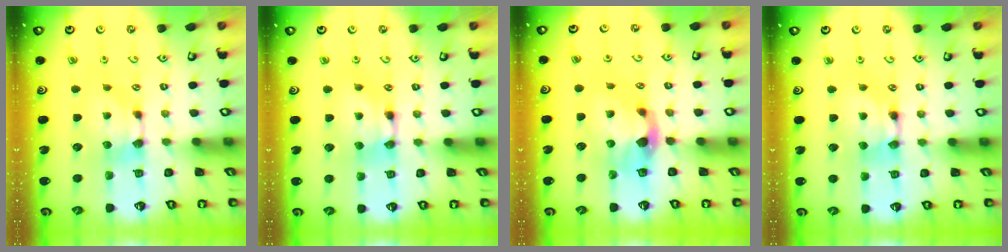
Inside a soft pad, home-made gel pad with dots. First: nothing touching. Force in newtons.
{"total": 1.6, "press": 1.4, "slide": 0.6}
{"total": 2.3, "press": 1.9, "slide": 1.3}
{"total": 2.2, "press": 2.2, "slide": 0.1}